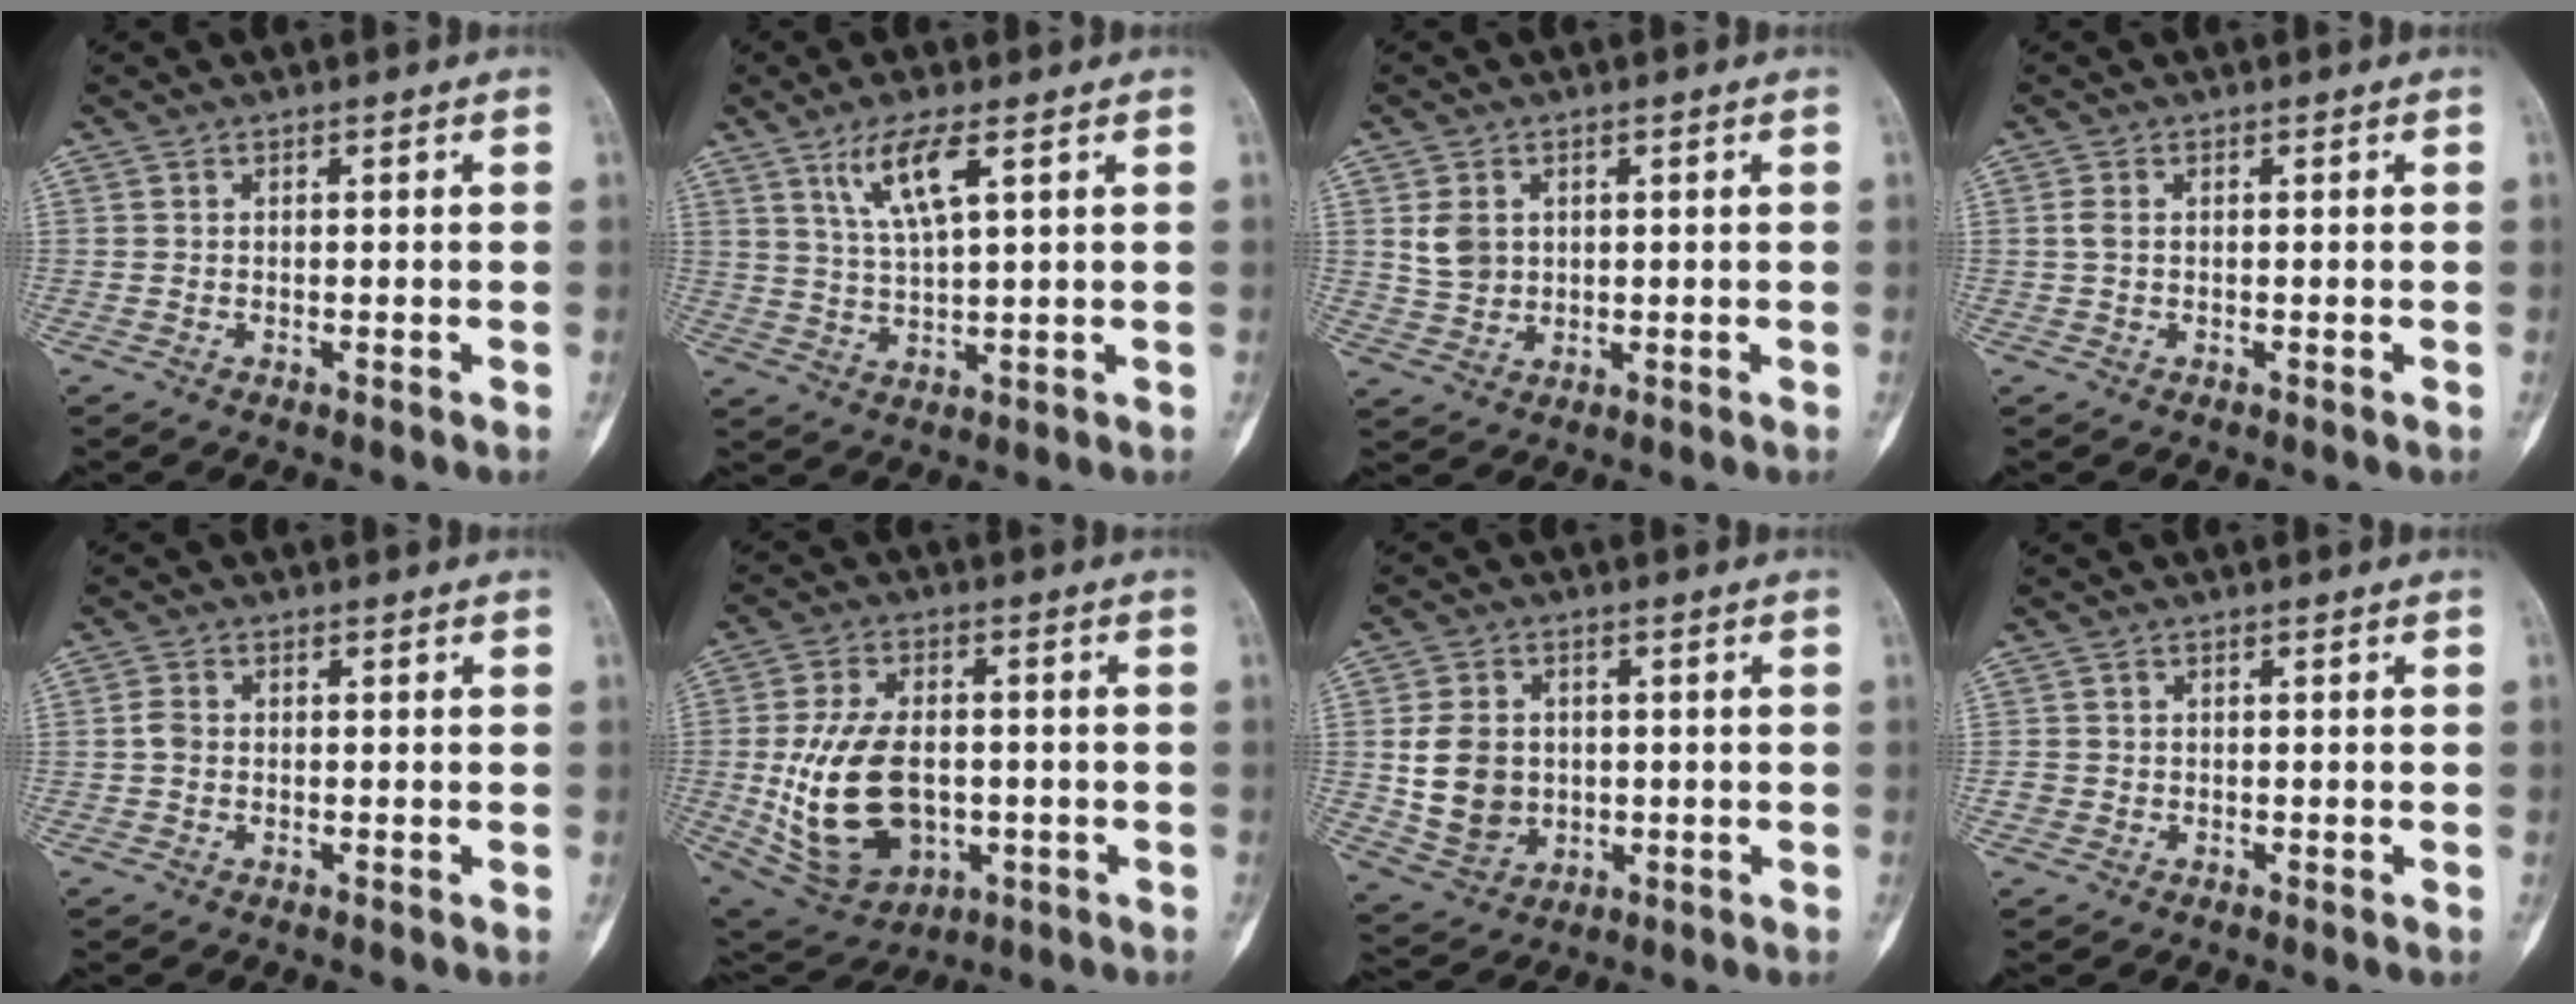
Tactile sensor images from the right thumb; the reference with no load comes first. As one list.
[{"total": 7.3, "force": [3.6, 1.3, 6.3], "torque": [-0.131, -0.018, 0.078]}, {"total": 4.7, "force": [1.2, 3.7, 2.5], "torque": [-0.035, -0.004, 0.030]}, {"total": 1.3, "force": [0.1, 0.8, 1.1], "torque": [-0.028, 0.000, 0.000]}, {"total": 1.9, "force": [-0.3, 1.5, 1.2], "torque": [-0.019, 0.004, -0.011]}, {"total": 18.0, "force": [-2.1, 11.6, 13.5], "torque": [-0.246, 0.005, -0.014]}, {"total": 9.8, "force": [0.2, 8.0, 5.6], "torque": [-0.087, 0.000, 0.018]}, {"total": 1.3, "force": [-0.4, 1.2, 0.3], "torque": [-0.003, 0.005, -0.008]}]